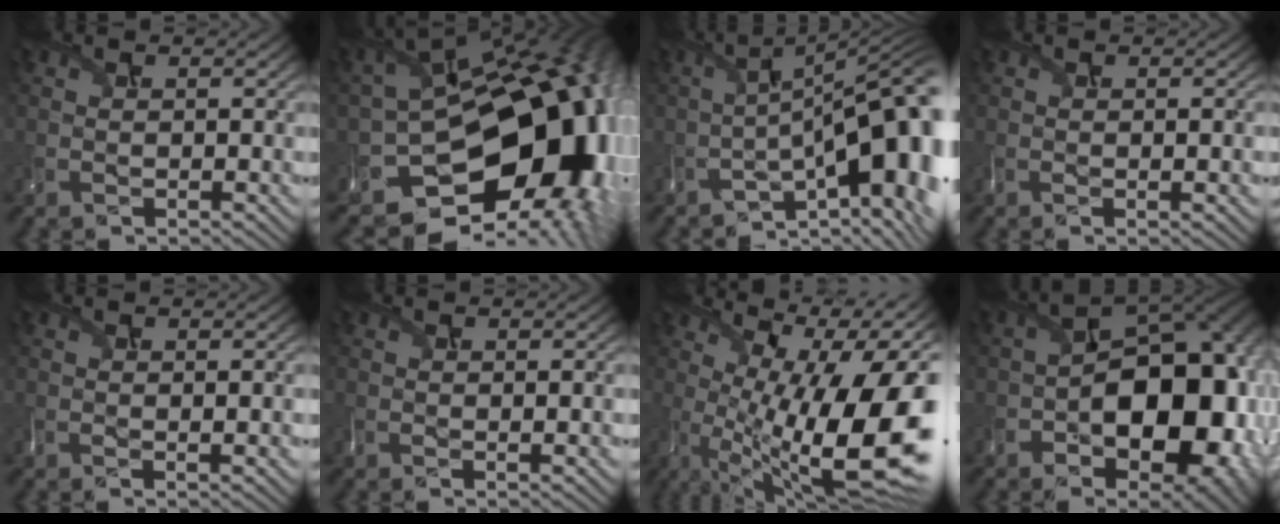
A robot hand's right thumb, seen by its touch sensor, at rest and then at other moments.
{"total": 17.5, "force": [-6.1, 11.6, 11.6], "torque": [-0.174, -0.048, -0.074]}
{"total": 13.8, "force": [-4.6, 4.3, 12.3], "torque": [-0.169, 0.002, -0.056]}
{"total": 2.4, "force": [-0.1, 0.6, 2.3], "torque": [-0.025, 0.008, -0.001]}
{"total": 3.0, "force": [0.0, 0.7, 2.9], "torque": [-0.034, 0.010, 0.002]}
{"total": 2.7, "force": [-0.1, 0.7, 2.6], "torque": [-0.028, 0.010, 0.000]}
{"total": 19.4, "force": [-0.3, 7.8, 17.8], "torque": [-0.262, 0.003, 0.011]}
{"total": 18.3, "force": [-3.8, 10.9, 14.1], "torque": [-0.164, -0.019, -0.051]}